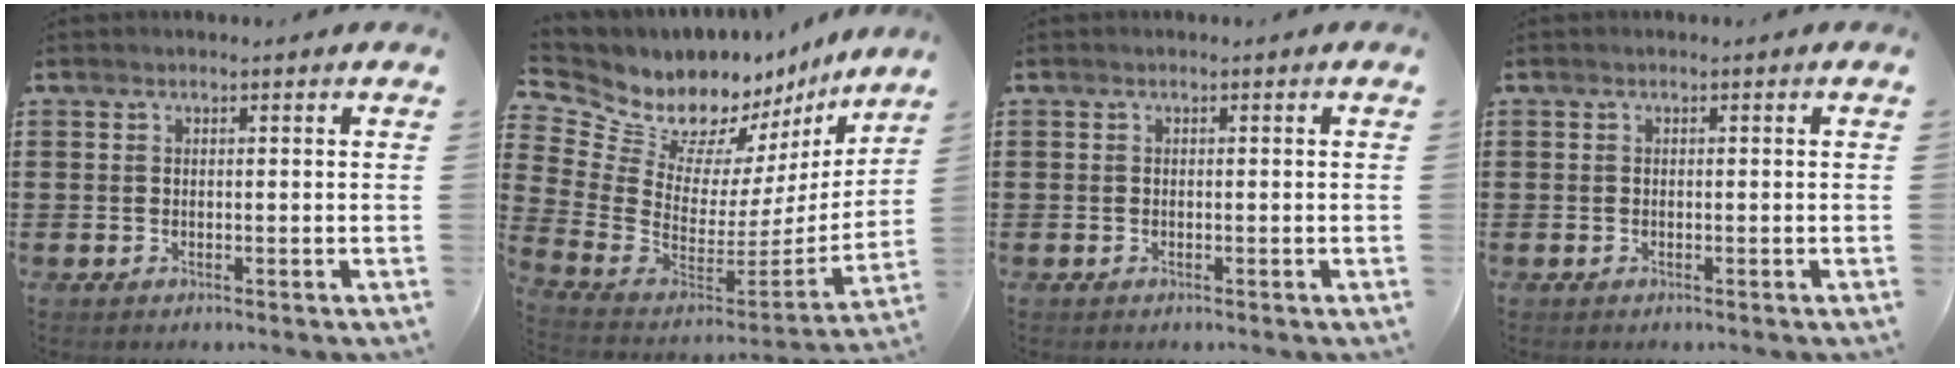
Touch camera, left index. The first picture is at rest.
{"total": 9.1, "force": [7.5, 4.5, 2.6], "torque": [-0.089, -0.071, 0.133]}
{"total": 0.0}
{"total": 0.0}